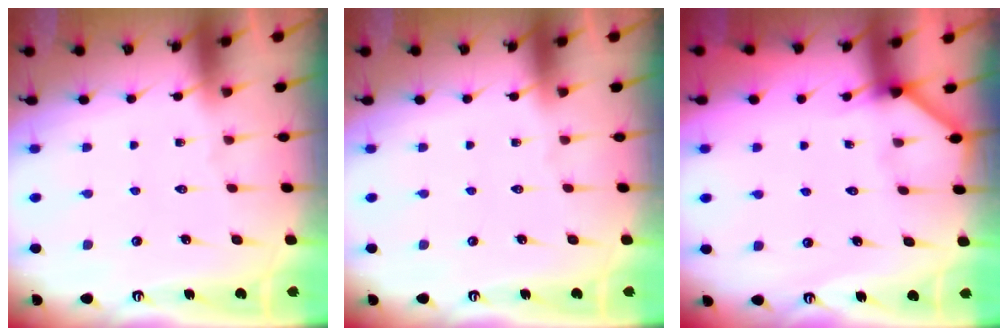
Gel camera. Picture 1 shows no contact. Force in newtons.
{"total": 0.0}
{"total": 3.2, "press": 3.2, "slide": 0.3}